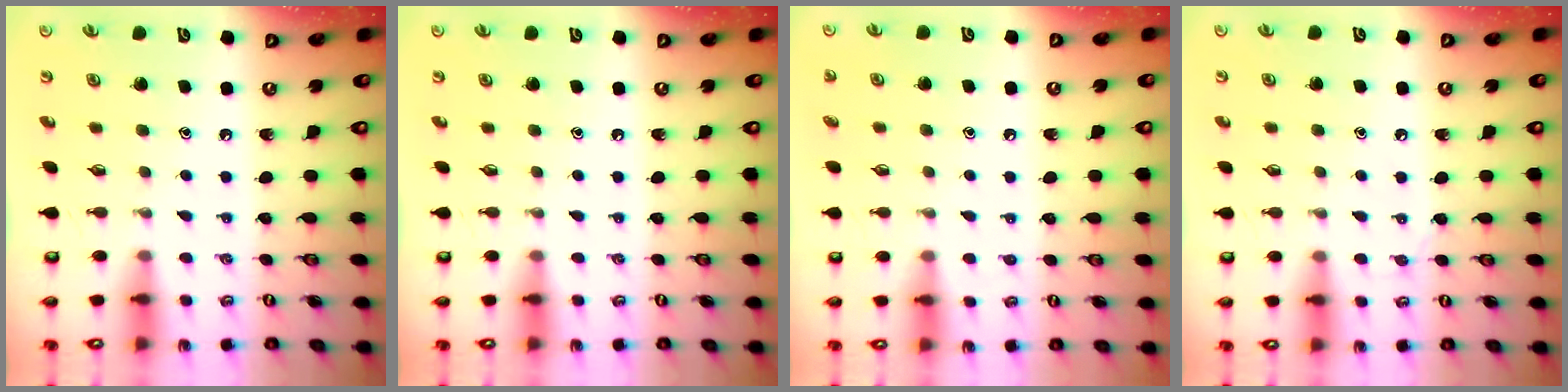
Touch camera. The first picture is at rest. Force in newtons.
{"total": 0.0}
{"total": 2.9, "press": 2.8, "slide": 0.3}
{"total": 6.4, "press": 6.3, "slide": 0.8}